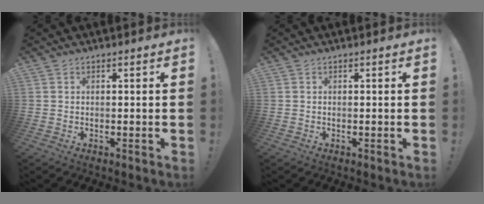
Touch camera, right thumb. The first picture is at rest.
{"total": 0.0}